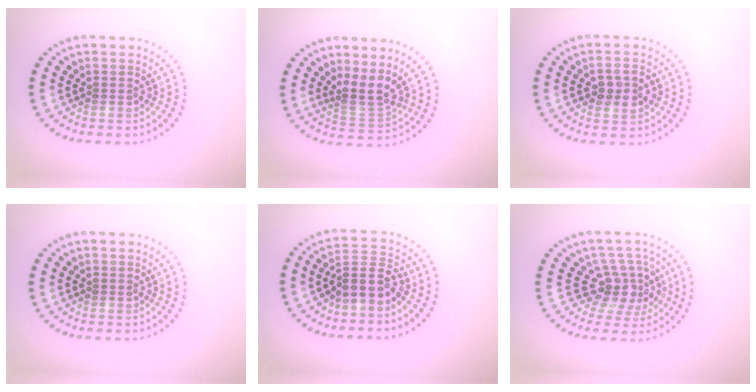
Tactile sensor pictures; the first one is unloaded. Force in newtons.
{"total": 2.9, "press": 1.9, "slide": 2.2}
{"total": 2.4, "press": 2.4, "slide": 0.2}
{"total": 0.0}
{"total": 3.0, "press": 2.3, "slide": 1.8}
{"total": 3.8, "press": 2.8, "slide": 2.6}